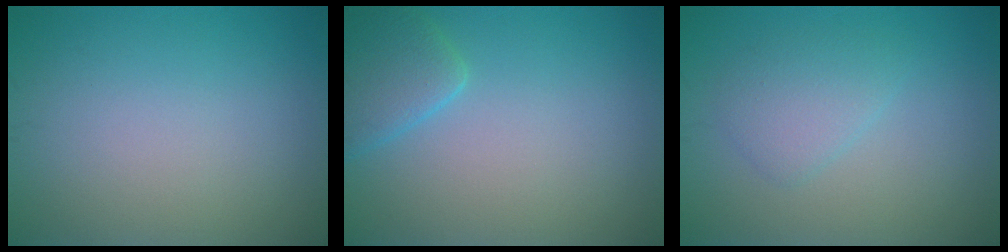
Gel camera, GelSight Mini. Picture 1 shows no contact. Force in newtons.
{"total": 3.1, "press": 3.1, "slide": 0.2}
{"total": 2.3, "press": 2.3, "slide": 0.0}